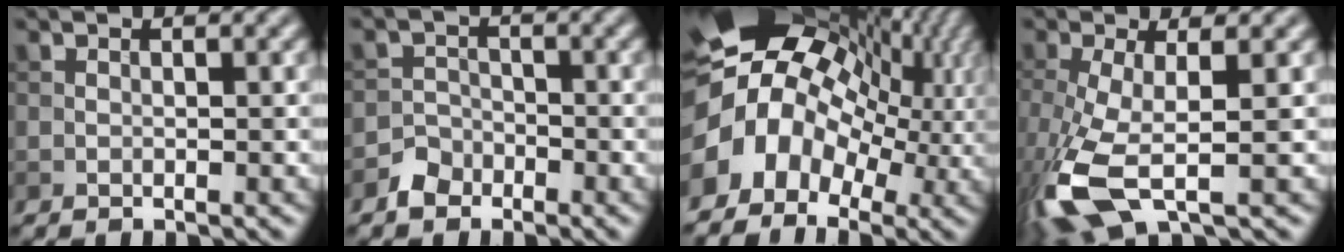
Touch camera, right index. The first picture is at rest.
{"total": 2.2, "force": [-1.5, 1.5, 0.3], "torque": [0.002, 0.009, -0.032]}
{"total": 15.2, "force": [0.5, 11.3, 10.1], "torque": [-0.176, 0.007, 0.015]}
{"total": 7.5, "force": [-2.7, 2.5, 6.5], "torque": [-0.168, -0.019, -0.056]}